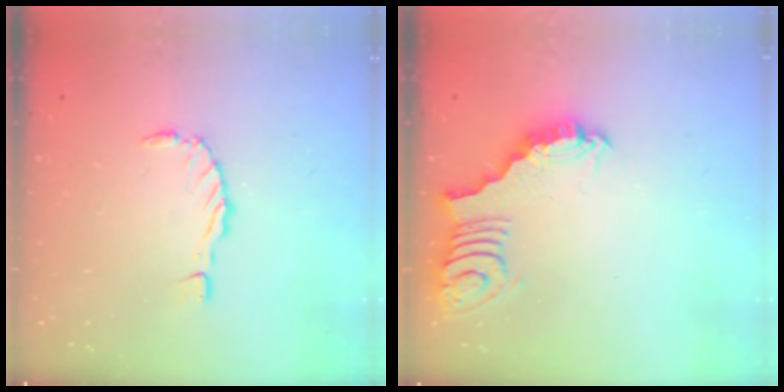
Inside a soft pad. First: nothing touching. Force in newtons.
{"total": 3.4, "press": 3.4, "slide": 0.6}